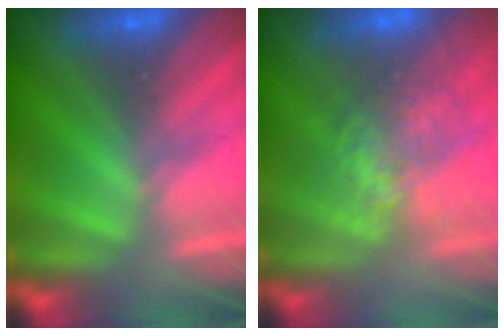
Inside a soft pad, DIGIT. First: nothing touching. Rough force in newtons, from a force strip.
{"total": 3.6}